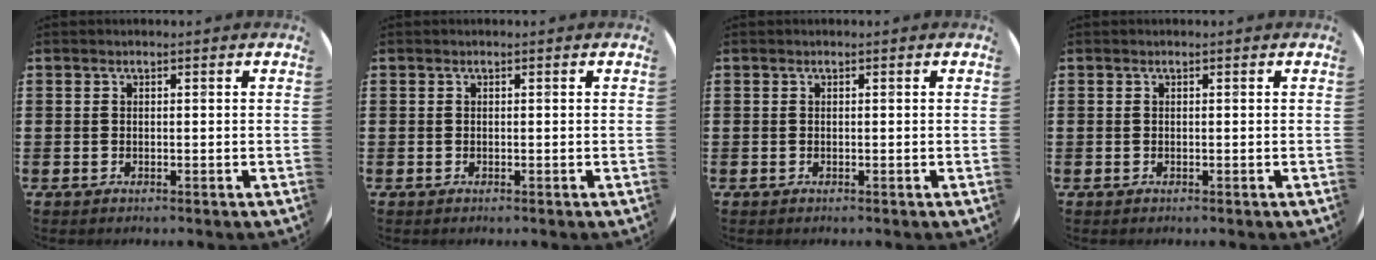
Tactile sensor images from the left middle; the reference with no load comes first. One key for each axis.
{"total": 0.0}
{"total": 0.0}
{"total": 0.0}